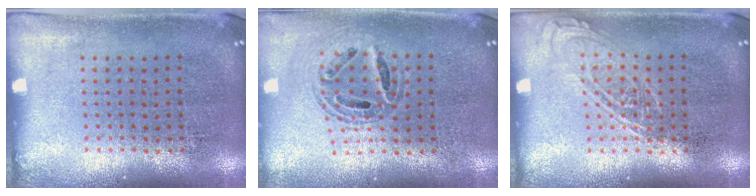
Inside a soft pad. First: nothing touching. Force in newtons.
{"total": 0.8, "press": 0.8, "slide": 0.1}
{"total": 1.8, "press": 1.8, "slide": 0.2}